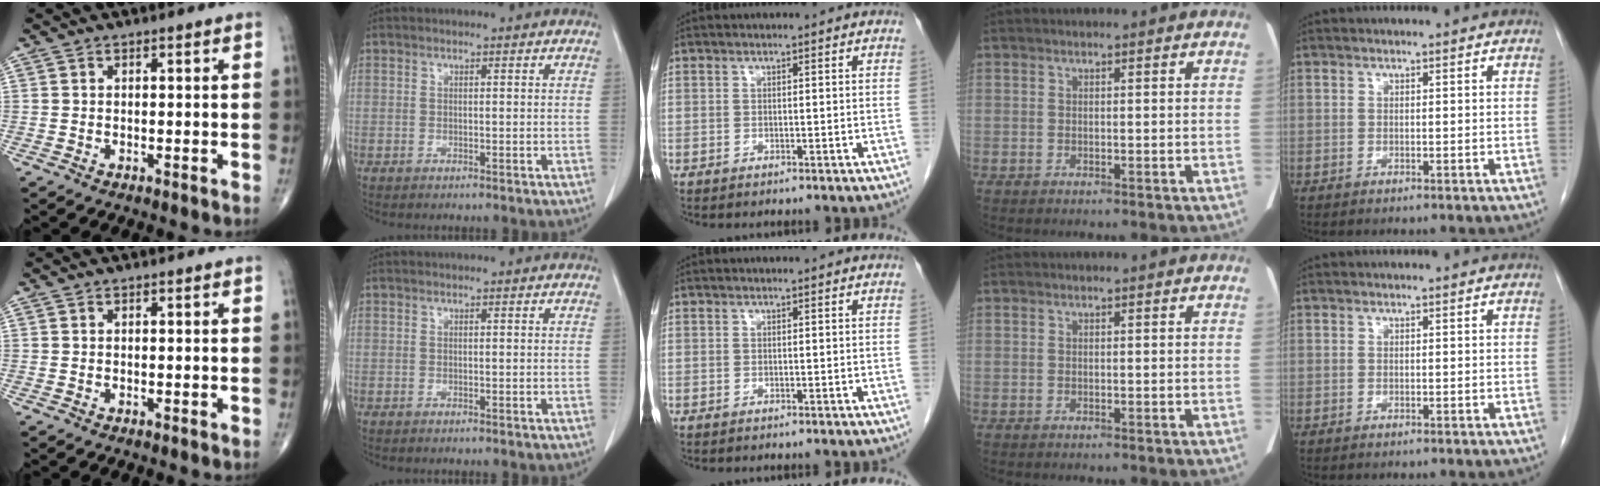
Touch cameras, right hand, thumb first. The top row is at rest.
{}